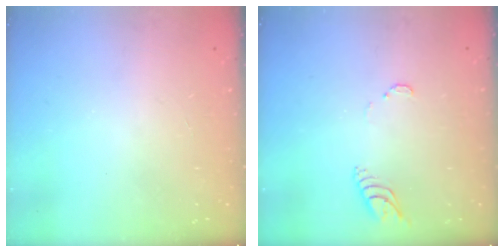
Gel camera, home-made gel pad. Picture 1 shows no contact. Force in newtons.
{"total": 3.9, "press": 3.9, "slide": 0.4}